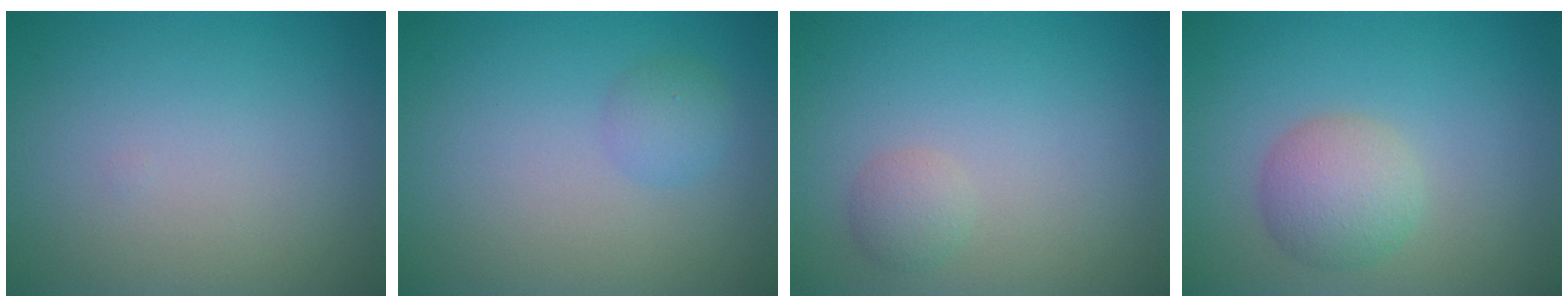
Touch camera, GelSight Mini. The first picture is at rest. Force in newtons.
{"total": 1.5, "press": 1.5, "slide": 0.0}
{"total": 1.3, "press": 1.3, "slide": 0.1}
{"total": 3.5, "press": 3.5, "slide": 0.3}